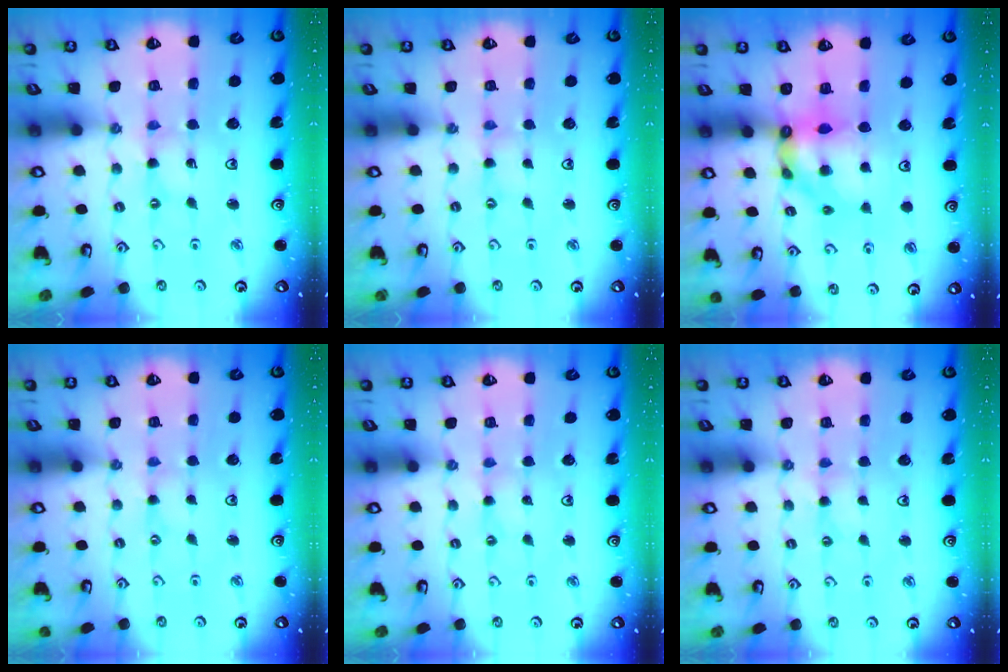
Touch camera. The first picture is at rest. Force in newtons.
{"total": 0.0}
{"total": 9.0, "press": 9.0, "slide": 1.1}
{"total": 0.0}
{"total": 1.4, "press": 1.4, "slide": 0.3}
{"total": 2.7, "press": 2.6, "slide": 0.4}